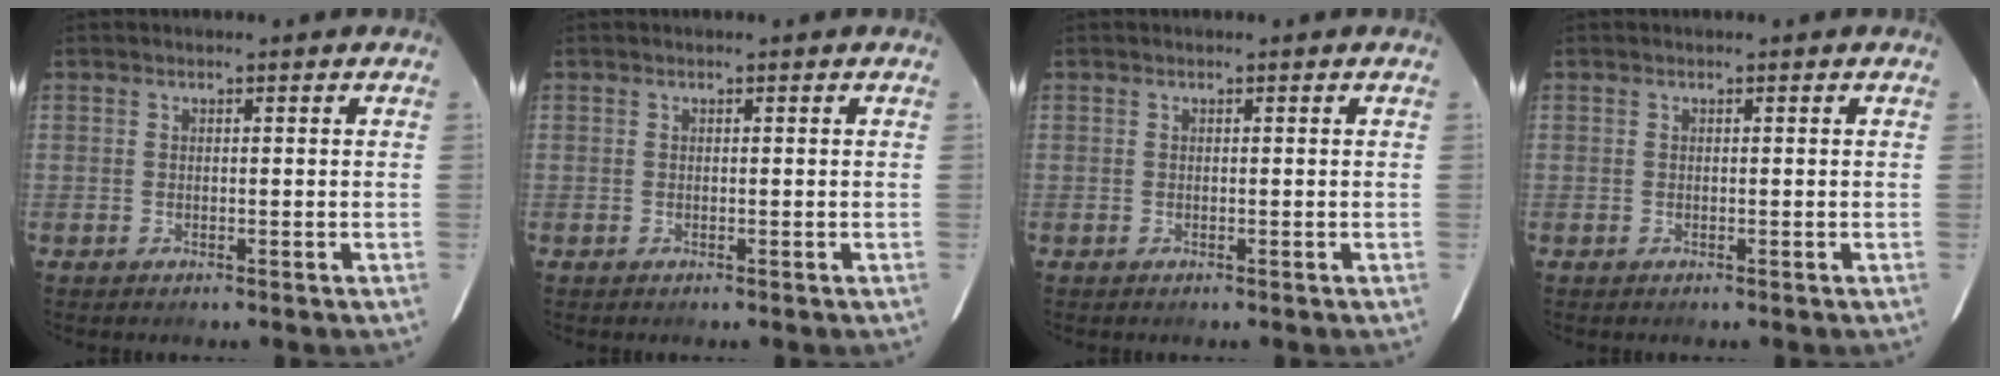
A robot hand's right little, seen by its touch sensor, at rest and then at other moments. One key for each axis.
{"total": 0.0}
{"total": 0.0}
{"total": 0.0}